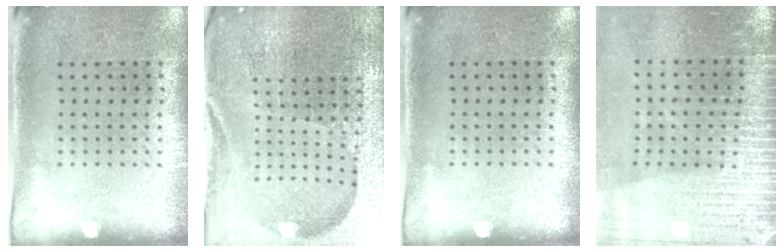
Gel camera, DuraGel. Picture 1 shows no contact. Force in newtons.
{"total": 6.3, "press": 5.5, "slide": 3.0}
{"total": 0.0}
{"total": 3.7, "press": 3.2, "slide": 1.9}